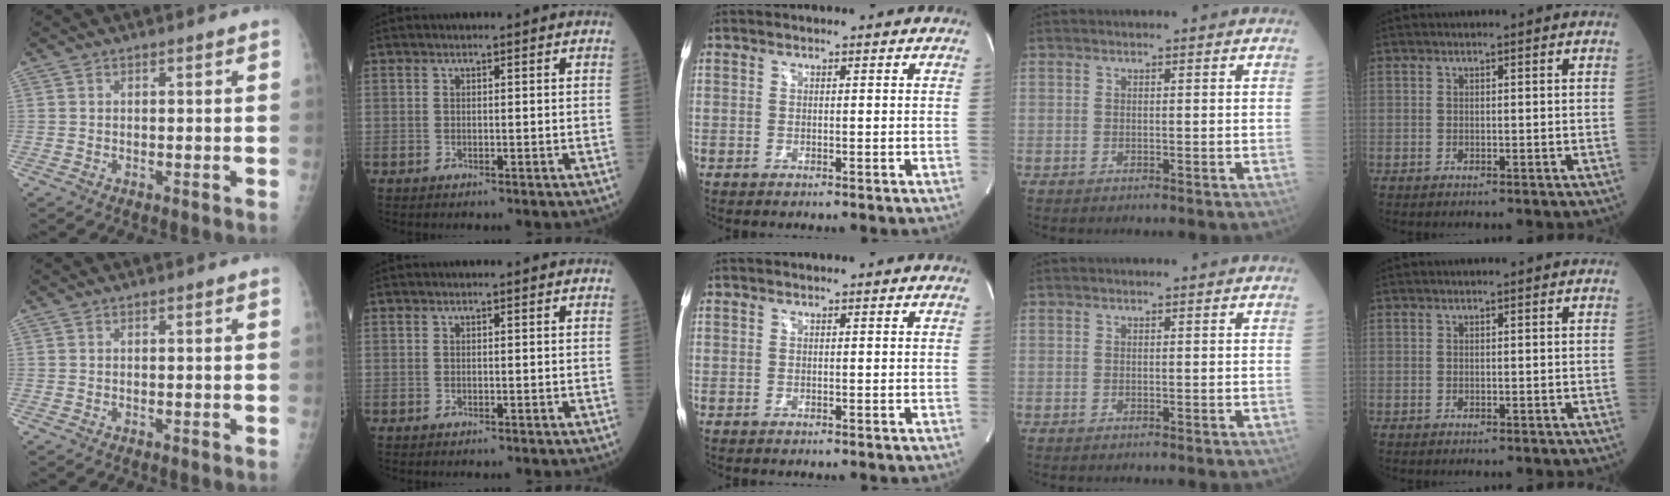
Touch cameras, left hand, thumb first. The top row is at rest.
{}